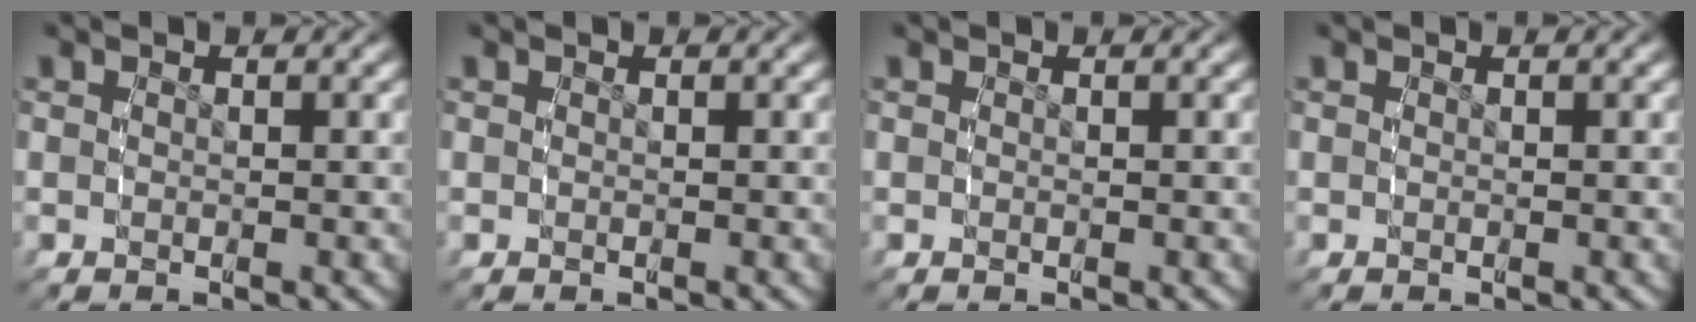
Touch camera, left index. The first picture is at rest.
{"total": 0.0}
{"total": 0.0}
{"total": 0.0}